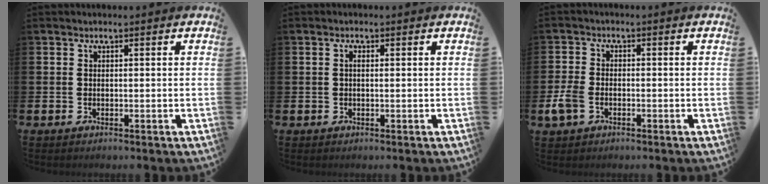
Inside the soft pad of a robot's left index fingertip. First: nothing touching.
{"total": 0.7, "force": [0.2, 0.2, 0.7], "torque": [-0.005, -0.001, 0.001]}
{"total": 3.7, "force": [-1.2, 2.5, 2.5], "torque": [-0.042, 0.003, -0.025]}